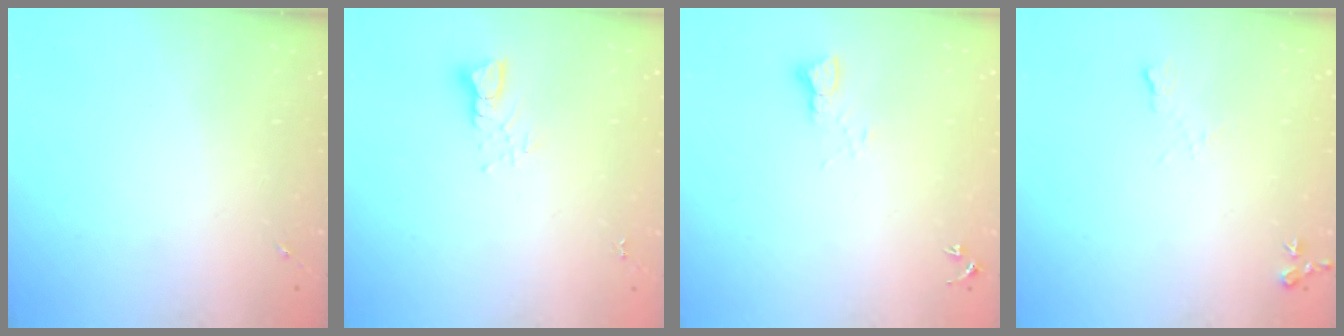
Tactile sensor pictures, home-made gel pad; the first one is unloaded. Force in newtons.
{"total": 3.8, "press": 3.8, "slide": 0.2}
{"total": 4.2, "press": 4.1, "slide": 0.4}
{"total": 6.9, "press": 6.8, "slide": 1.0}